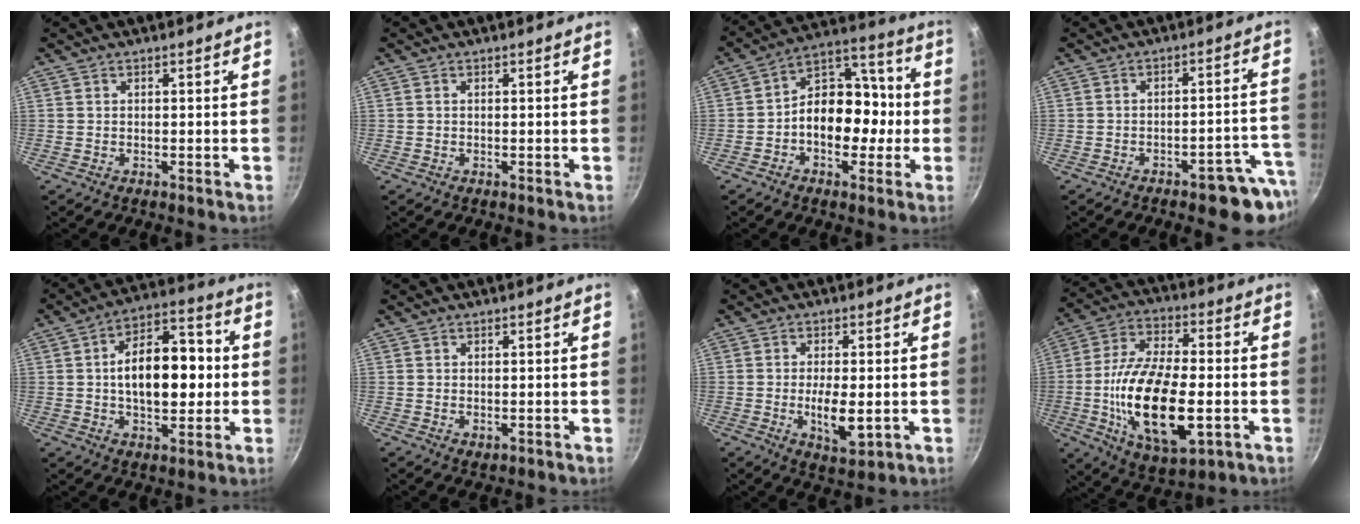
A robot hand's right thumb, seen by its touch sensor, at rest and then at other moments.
{"total": 0.0}
{"total": 14.8, "force": [-1.8, 9.8, 11.0], "torque": [-0.129, 0.046, -0.036]}
{"total": 10.7, "force": [-6.1, 3.4, 8.2], "torque": [-0.082, 0.049, -0.072]}
{"total": 16.2, "force": [0.4, 8.9, 13.5], "torque": [-0.180, 0.025, 0.001]}
{"total": 1.3, "force": [-0.2, 0.9, 0.9], "torque": [-0.015, -0.003, 0.001]}
{"total": 7.3, "force": [-1.2, 3.0, 6.5], "torque": [-0.107, -0.012, -0.014]}
{"total": 22.1, "force": [-4.0, 10.1, 19.2], "torque": [-0.358, 0.006, -0.060]}